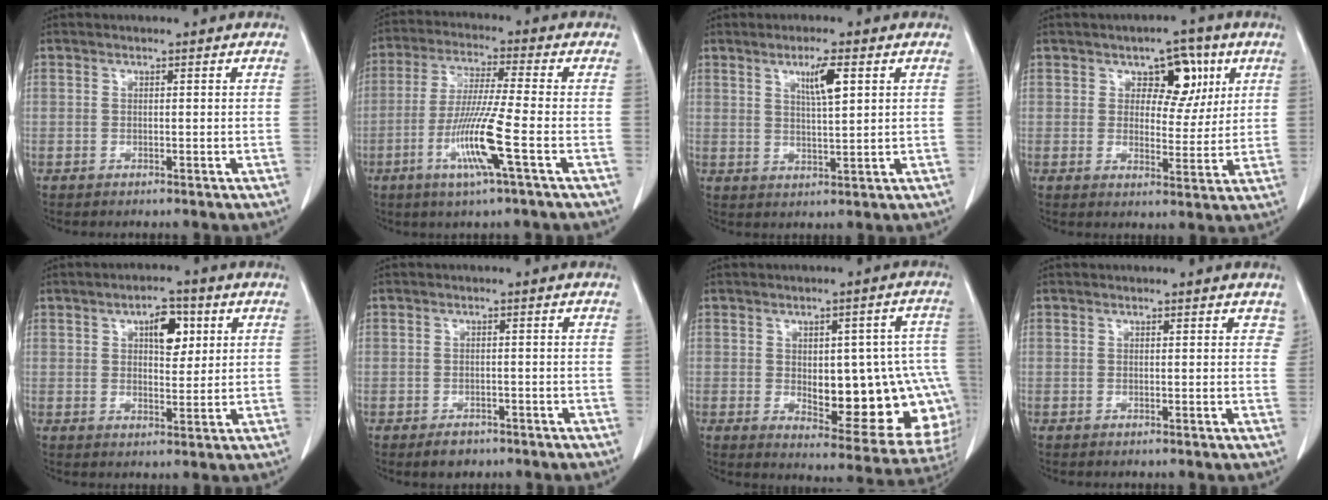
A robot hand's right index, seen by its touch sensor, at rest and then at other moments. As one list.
[{"total": 10.5, "force": [-3.8, -0.8, 9.8], "torque": [-0.195, -0.018, -0.077]}, {"total": 4.8, "force": [2.1, 0.4, 4.3], "torque": [-0.074, -0.002, 0.036]}, {"total": 7.3, "force": [3.1, 4.3, 5.0], "torque": [-0.053, 0.013, 0.045]}, {"total": 5.9, "force": [2.3, 2.7, 4.7], "torque": [-0.073, 0.008, 0.036]}, {"total": 2.5, "force": [-1.7, 1.6, 0.9], "torque": [-0.013, 0.001, -0.018]}, {"total": 19.0, "force": [-2.0, 7.5, 17.3], "torque": [-0.151, 0.023, 0.003]}, {"total": 1.9, "force": [1.5, 1.0, 0.6], "torque": [0.007, 0.000, 0.005]}]